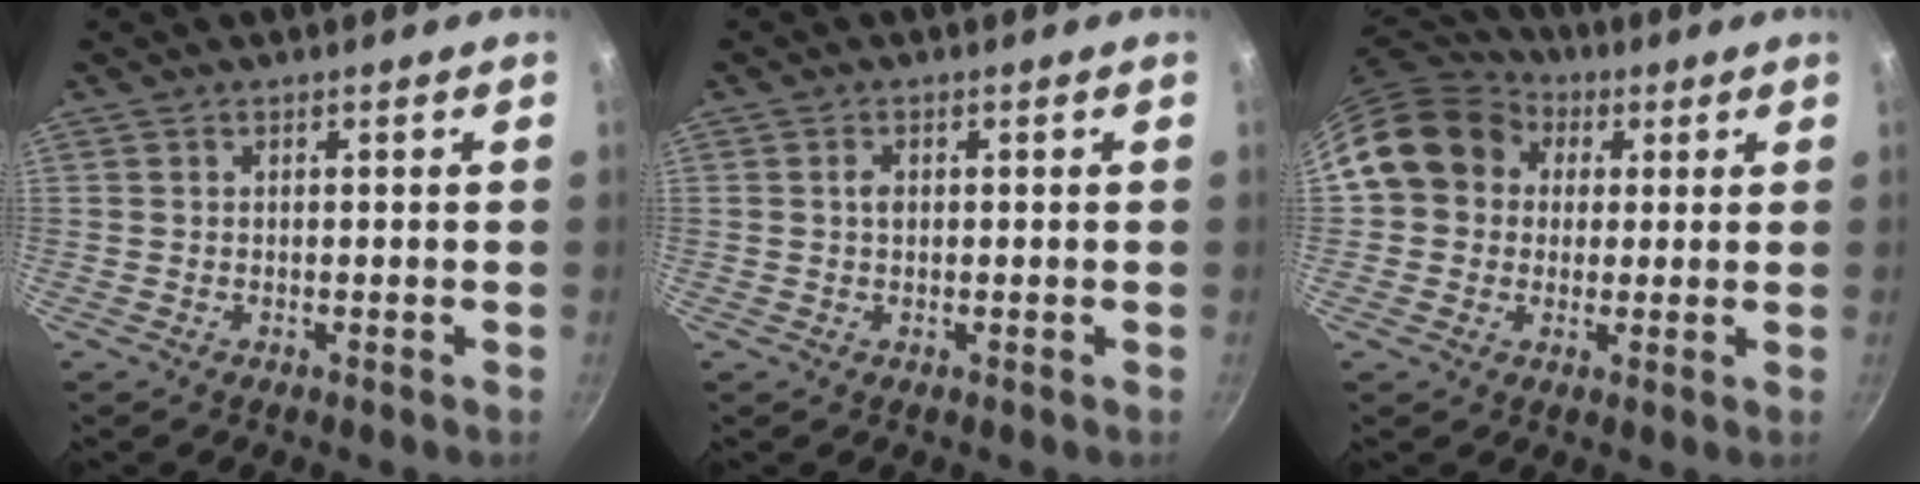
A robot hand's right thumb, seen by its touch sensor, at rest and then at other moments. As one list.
[{"total": 1.5, "force": [0.2, 1.0, 1.0], "torque": [-0.017, 0.003, 0.001]}, {"total": 13.0, "force": [2.9, 11.2, 5.8], "torque": [-0.072, 0.025, 0.035]}]